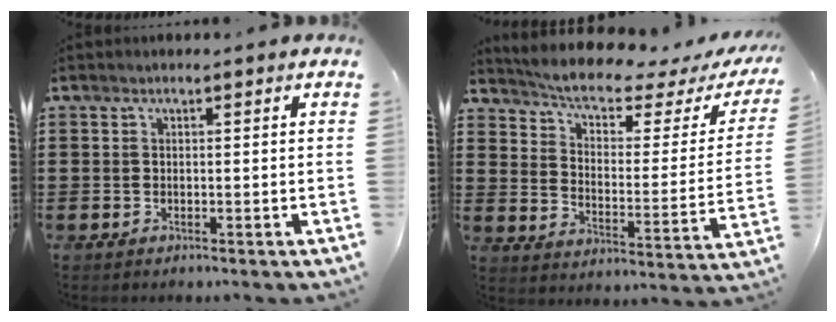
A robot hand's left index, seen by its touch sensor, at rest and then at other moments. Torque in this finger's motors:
{"motor_torque": [2.14, 0.00, 0.47, 0.06]}